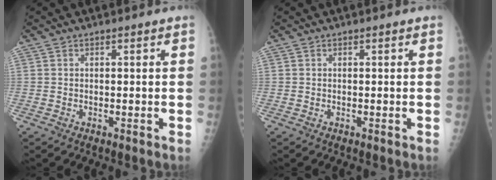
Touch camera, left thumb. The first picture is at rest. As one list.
[{"total": 0.0}]